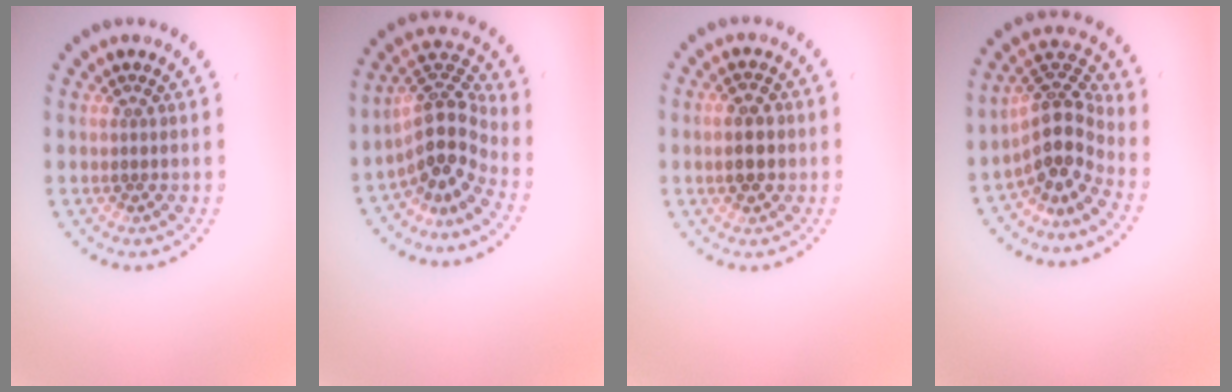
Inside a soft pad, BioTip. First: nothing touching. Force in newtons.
{"total": 4.7, "press": 3.7, "slide": 2.8}
{"total": 3.5, "press": 3.5, "slide": 0.2}
{"total": 4.6, "press": 3.5, "slide": 3.0}